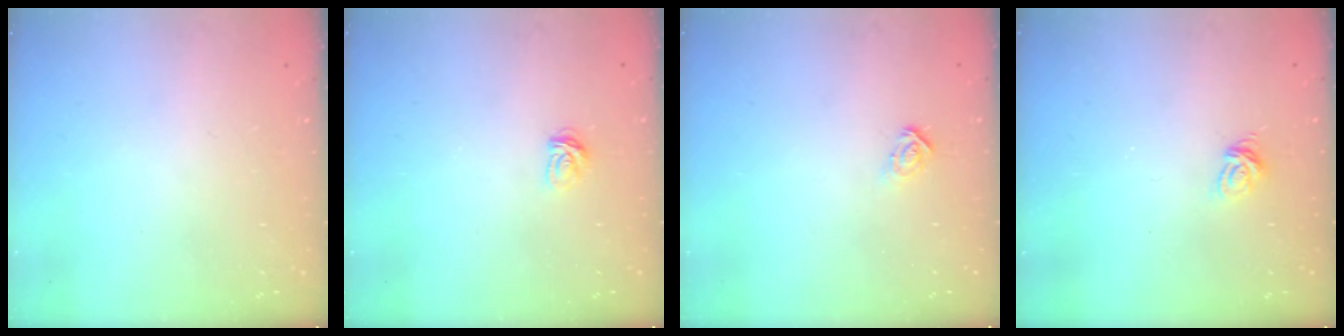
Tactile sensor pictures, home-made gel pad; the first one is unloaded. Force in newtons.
{"total": 3.5, "press": 3.5, "slide": 0.4}
{"total": 4.3, "press": 4.3, "slide": 0.1}
{"total": 5.6, "press": 5.6, "slide": 0.4}